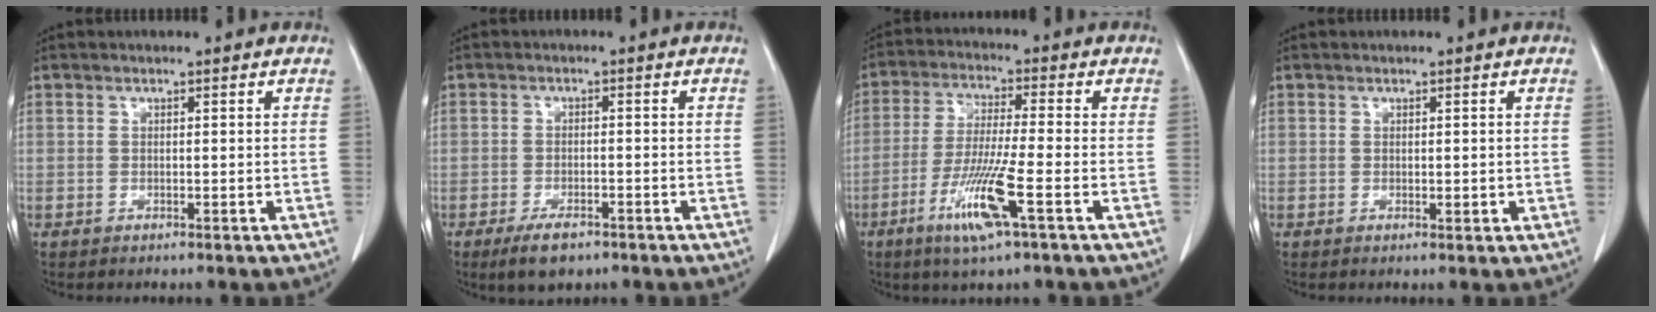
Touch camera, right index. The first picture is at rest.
{"total": 4.5, "force": [-2.9, 2.0, 2.7], "torque": [-0.050, -0.003, -0.044]}
{"total": 10.1, "force": [-4.5, -0.1, 9.0], "torque": [-0.182, -0.019, -0.088]}
{"total": 1.2, "force": [0.0, 0.6, 1.1], "torque": [-0.015, -0.003, 0.002]}